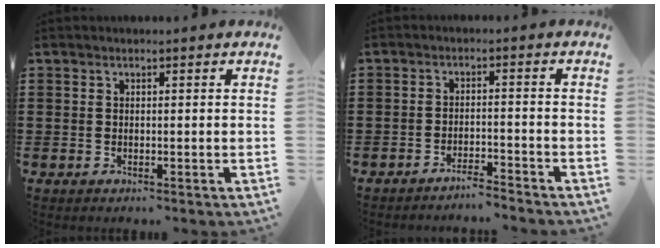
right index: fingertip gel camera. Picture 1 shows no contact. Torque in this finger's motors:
{"motor_torque": [0.29, 0.75, -0.05, -0.07]}